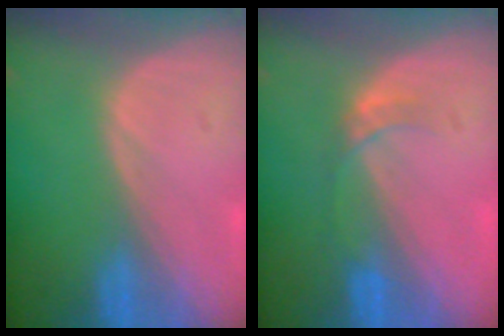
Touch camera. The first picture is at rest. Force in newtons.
{"total": 3.0, "press": 2.7, "slide": 1.3}